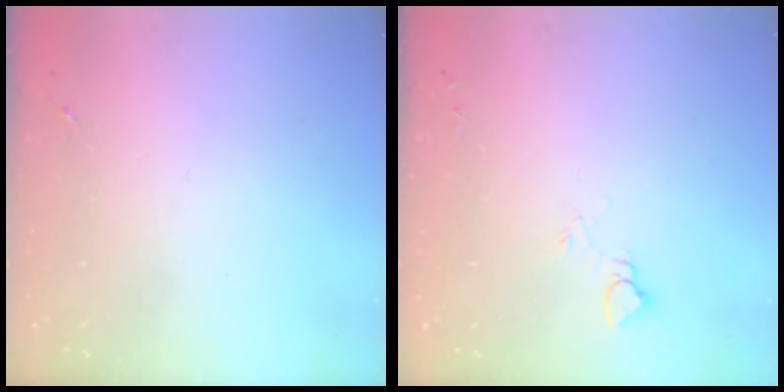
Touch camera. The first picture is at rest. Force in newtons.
{"total": 6.0, "press": 6.0, "slide": 0.4}